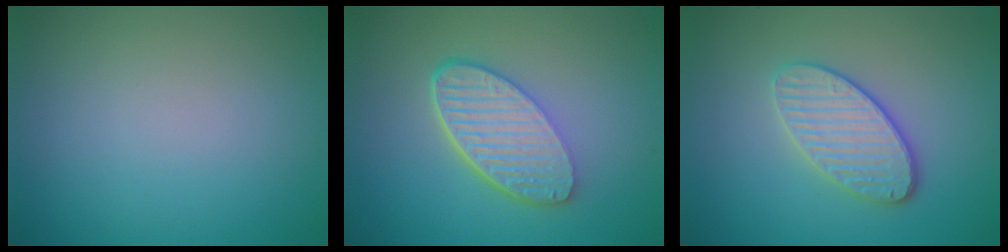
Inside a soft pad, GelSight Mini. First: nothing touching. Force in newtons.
{"total": 6.0, "press": 4.4, "slide": 4.1}
{"total": 3.8, "press": 3.4, "slide": 1.7}